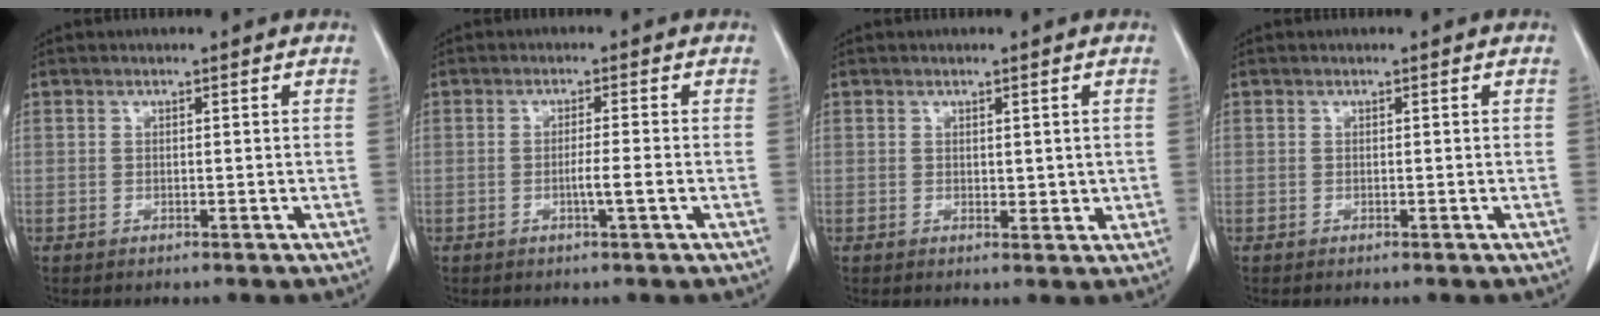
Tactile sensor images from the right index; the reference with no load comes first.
{"total": 2.7, "force": [-0.8, -0.3, 2.6], "torque": [-0.045, -0.002, -0.013]}
{"total": 2.1, "force": [0.5, 1.1, 1.7], "torque": [-0.019, -0.007, 0.011]}
{"total": 0.0}